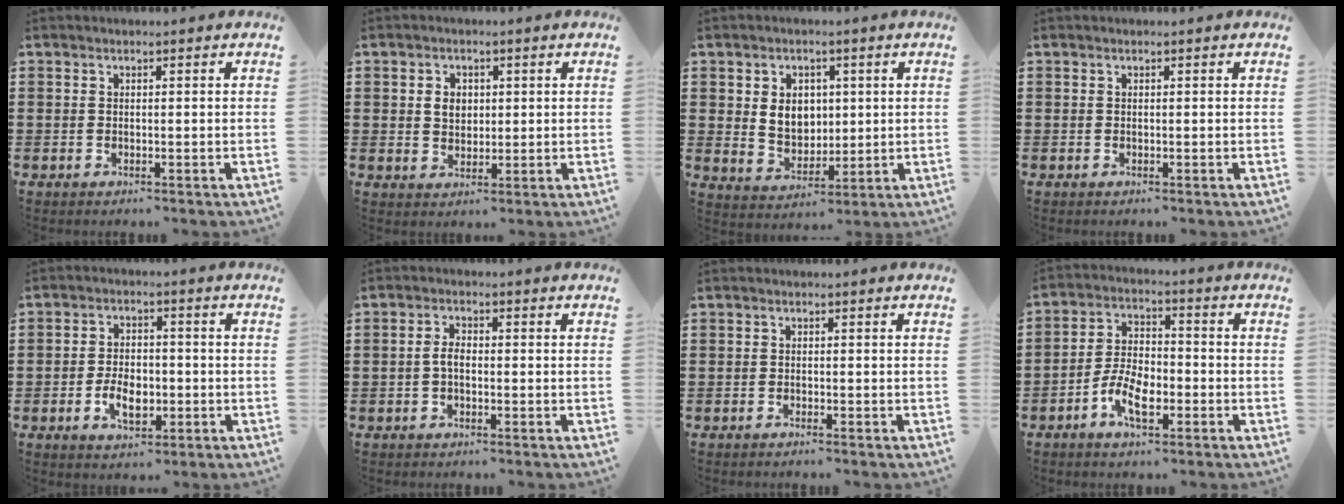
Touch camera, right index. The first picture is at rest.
{"total": 2.9, "force": [0.5, 2.2, 1.9], "torque": [-0.043, 0.010, 0.008]}
{"total": 5.4, "force": [0.9, 4.5, 3.0], "torque": [-0.059, 0.006, 0.012]}
{"total": 0.0}
{"total": 5.5, "force": [-1.6, 3.3, 4.0], "torque": [-0.070, 0.003, -0.031]}
{"total": 2.4, "force": [-0.6, 1.1, 2.0], "torque": [-0.054, -0.002, -0.016]}
{"total": 0.7, "force": [-0.6, -0.1, 0.1], "torque": [-0.005, -0.003, -0.013]}
{"total": 7.1, "force": [-3.2, 3.5, 5.3], "torque": [-0.116, 0.003, -0.064]}